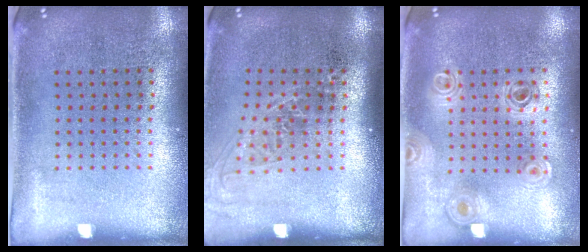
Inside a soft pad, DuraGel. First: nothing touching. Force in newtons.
{"total": 1.4, "press": 1.1, "slide": 0.9}
{"total": 0.9, "press": 0.9, "slide": 0.1}